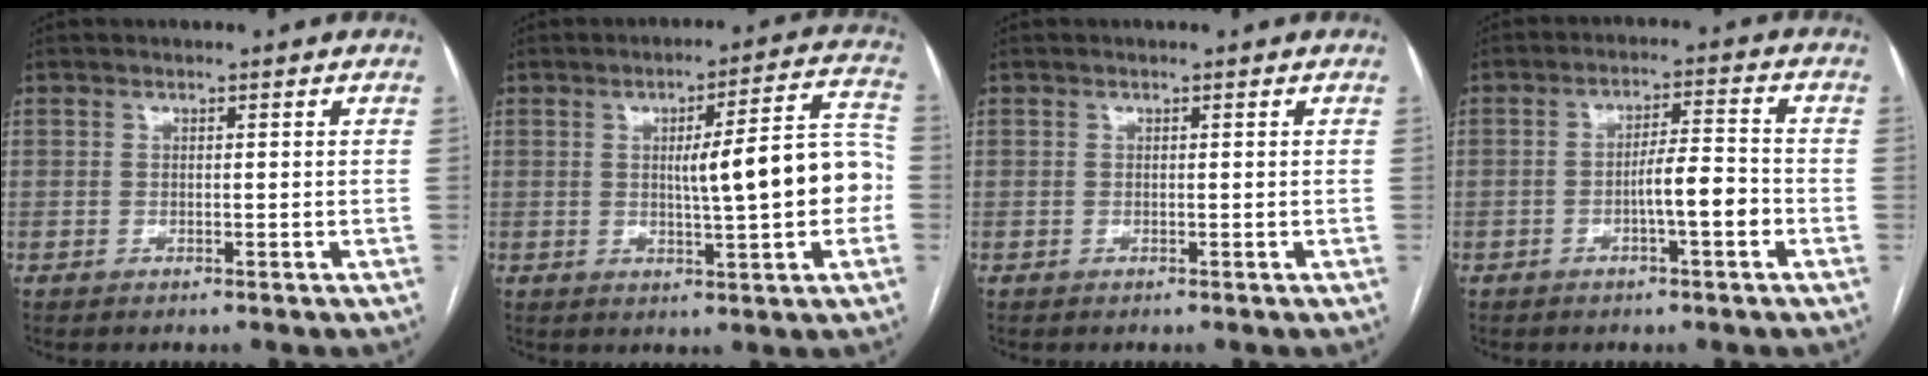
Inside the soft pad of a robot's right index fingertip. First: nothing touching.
{"total": 12.3, "force": [-0.6, 1.6, 12.1], "torque": [-0.157, 0.031, -0.004]}
{"total": 0.0}
{"total": 6.0, "force": [-2.0, 0.8, 5.6], "torque": [-0.095, 0.011, -0.032]}